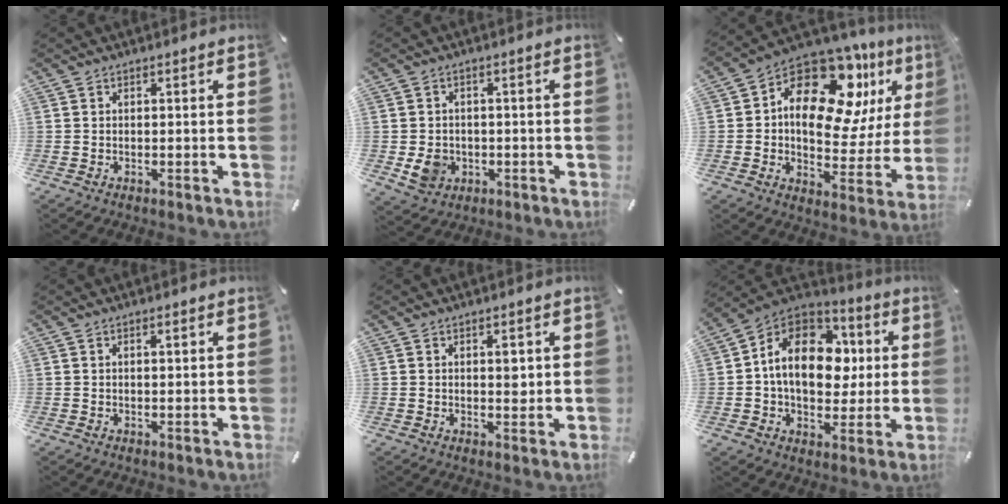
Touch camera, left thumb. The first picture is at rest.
{"total": 6.3, "force": [-1.2, 5.6, 2.5], "torque": [-0.049, 0.004, -0.020]}
{"total": 18.0, "force": [8.3, 11.4, 11.2], "torque": [-0.157, -0.063, 0.142]}
{"total": 1.0, "force": [0.3, 0.3, 0.9], "torque": [-0.017, 0.003, 0.004]}
{"total": 3.1, "force": [0.7, 1.8, 2.3], "torque": [-0.024, -0.004, 0.006]}
{"total": 16.6, "force": [1.4, 12.6, 10.8], "torque": [-0.193, 0.002, 0.025]}